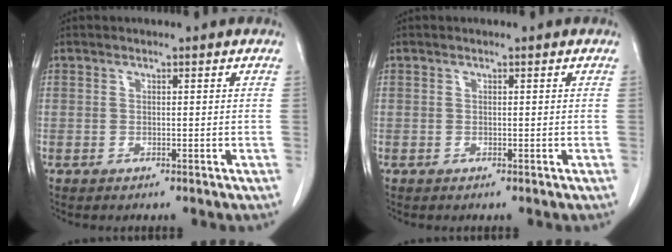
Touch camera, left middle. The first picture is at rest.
{"total": 0.0}